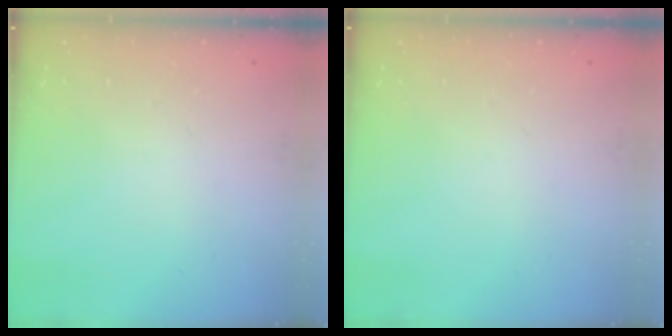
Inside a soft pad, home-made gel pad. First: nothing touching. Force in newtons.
{"total": 0.0}